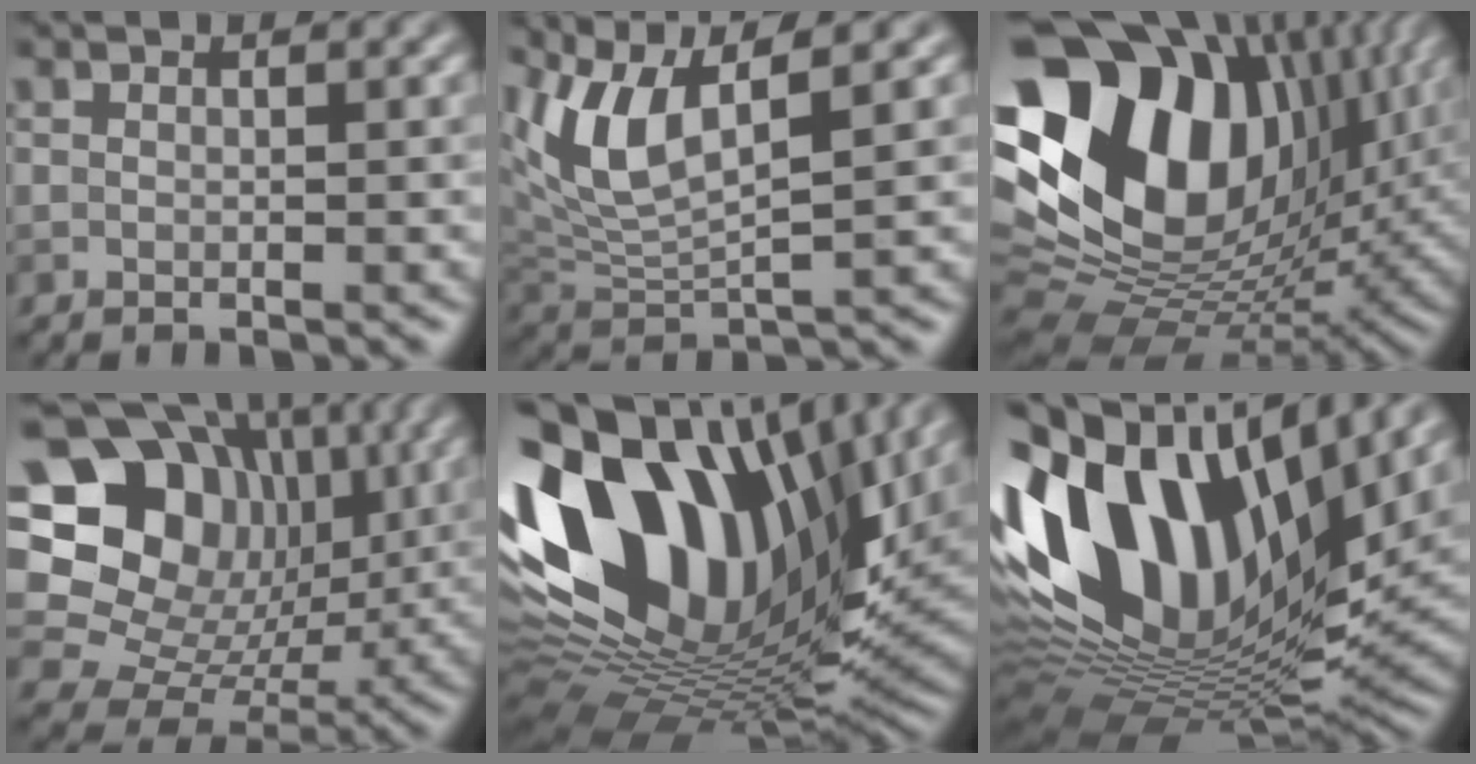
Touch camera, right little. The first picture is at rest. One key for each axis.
{"total": 6.5, "fx": 3.1, "fy": 2.1, "fz": 5.3, "tx": -0.120, "ty": -0.002, "tz": 0.062}
{"total": 19.0, "fx": 5.1, "fy": 12.8, "fz": 13.1, "tx": -0.275, "ty": 0.012, "tz": 0.083}
{"total": 19.0, "fx": 4.9, "fy": 16.3, "fz": 8.6, "tx": -0.181, "ty": 0.053, "tz": 0.080}
{"total": 20.0, "fx": 4.8, "fy": 11.8, "fz": 15.4, "tx": -0.291, "ty": -0.011, "tz": 0.089}
{"total": 17.3, "fx": 4.0, "fy": 10.1, "fz": 13.5, "tx": -0.278, "ty": 0.015, "tz": 0.062}